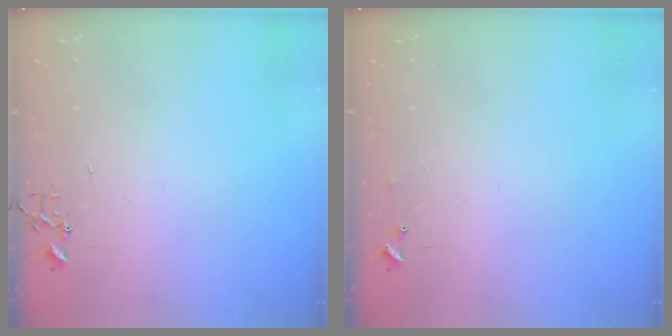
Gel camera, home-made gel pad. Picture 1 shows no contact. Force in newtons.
{"total": 6.4, "press": 6.3, "slide": 0.5}